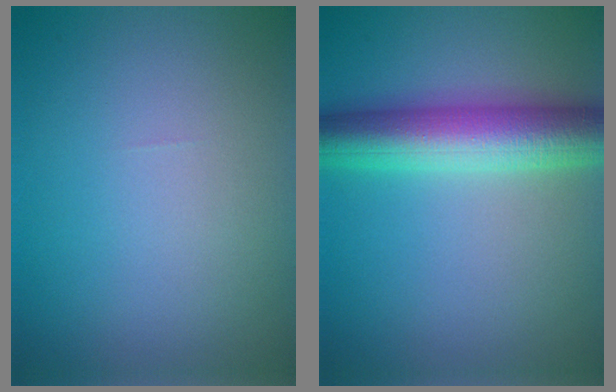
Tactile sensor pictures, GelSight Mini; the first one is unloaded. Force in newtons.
{"total": 7.8, "press": 7.8, "slide": 0.1}